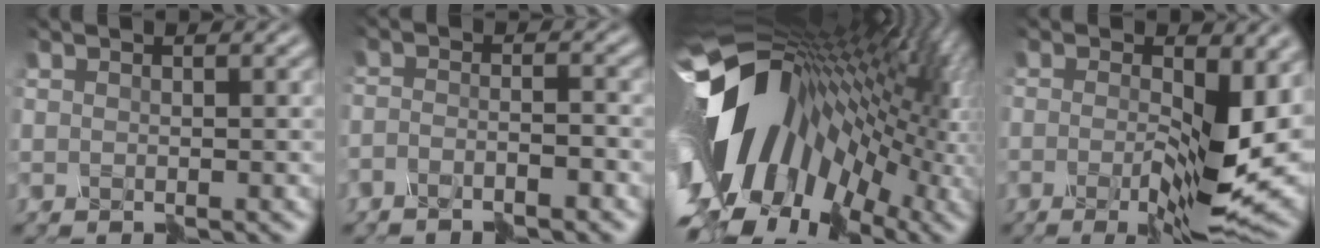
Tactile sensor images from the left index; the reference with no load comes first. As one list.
[{"total": 3.7, "force": [-3.6, -0.2, 0.8], "torque": [-0.013, 0.003, -0.054]}, {"total": 15.6, "force": [-1.1, 8.7, 12.9], "torque": [-0.219, -0.007, -0.015]}, {"total": 11.0, "force": [-2.4, 3.9, 10.0], "torque": [-0.167, 0.002, -0.042]}]